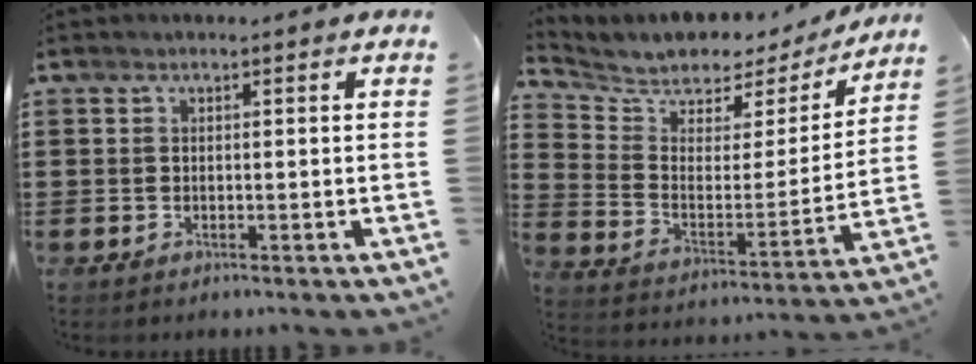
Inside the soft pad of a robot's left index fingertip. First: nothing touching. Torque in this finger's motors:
{"motor_torque": [1.50, -0.64, 0.13, 0.05]}